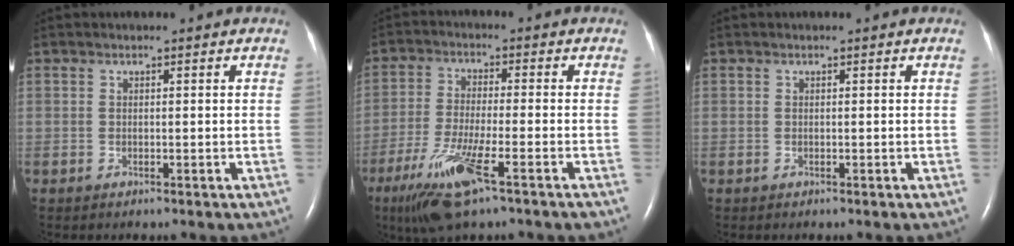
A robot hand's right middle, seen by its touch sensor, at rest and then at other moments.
{"total": 10.8, "force": [-6.1, 0.8, 8.9], "torque": [-0.186, -0.029, -0.109]}
{"total": 0.0}